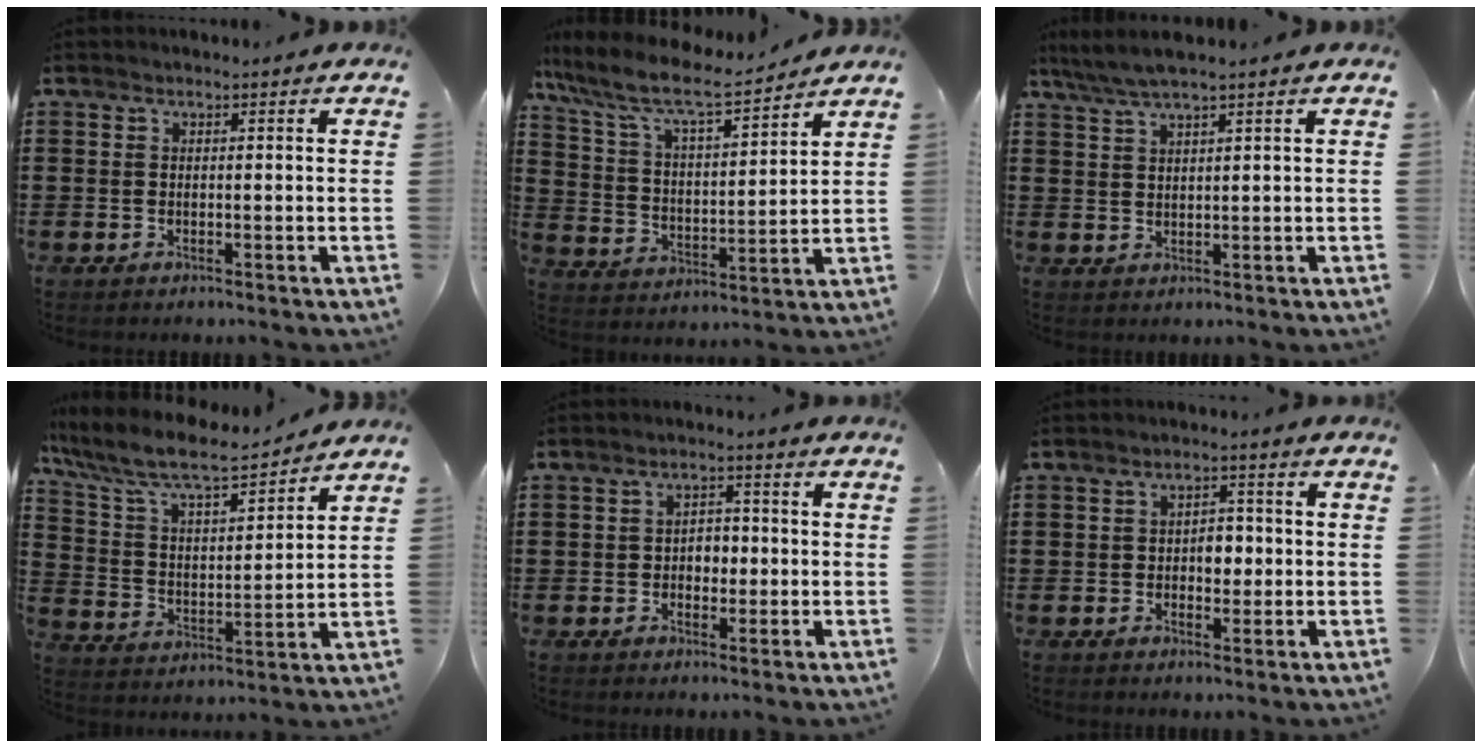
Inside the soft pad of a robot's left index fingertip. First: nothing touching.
{"total": 8.2, "force": [6.8, 1.2, 4.3], "torque": [-0.112, -0.039, 0.113]}
{"total": 3.9, "force": [3.0, 0.1, 2.4], "torque": [-0.052, -0.002, 0.056]}
{"total": 8.0, "force": [6.9, 1.3, 3.8], "torque": [-0.103, -0.042, 0.114]}
{"total": 2.9, "force": [-0.5, 2.2, 1.9], "torque": [-0.035, 0.004, -0.015]}
{"total": 3.5, "force": [-0.2, 2.2, 2.7], "torque": [-0.040, 0.001, -0.010]}